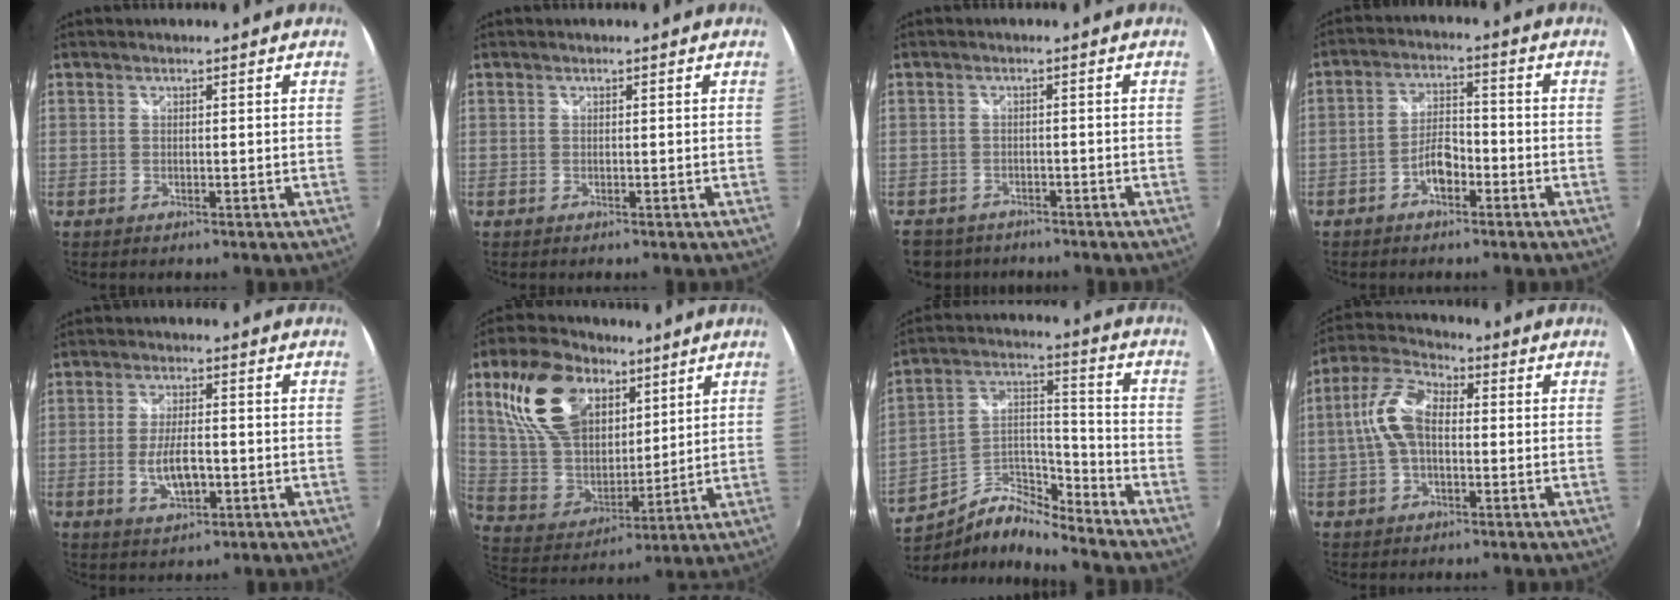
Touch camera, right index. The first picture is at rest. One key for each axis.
{"total": 0.0}
{"total": 5.1, "fx": -4.0, "fy": 3.1, "fz": 0.8, "tx": -0.029, "ty": 0.003, "tz": -0.069}
{"total": 5.4, "fx": -2.9, "fy": 2.5, "fz": 3.8, "tx": -0.076, "ty": 0.012, "tz": -0.048}
{"total": 6.5, "fx": -1.5, "fy": 2.6, "fz": 5.8, "tx": -0.114, "ty": -0.007, "tz": -0.023}
{"total": 21.6, "fx": 10.6, "fy": 13.3, "fz": 13.3, "tx": -0.287, "ty": 0.036, "tz": 0.211}
{"total": 11.4, "fx": -8.6, "fy": 4.5, "fz": 6.0, "tx": -0.122, "ty": 0.025, "tz": -0.166}
{"total": 9.7, "fx": -0.2, "fy": 5.4, "fz": 8.1, "tx": -0.174, "ty": 0.023, "tz": -0.006}